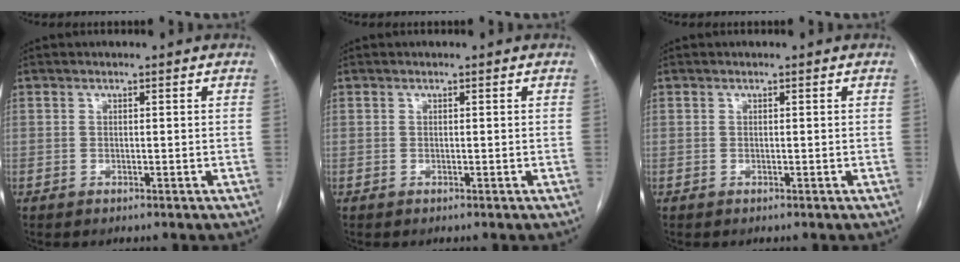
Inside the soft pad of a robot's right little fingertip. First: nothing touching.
{"total": 0.0}
{"total": 0.0}